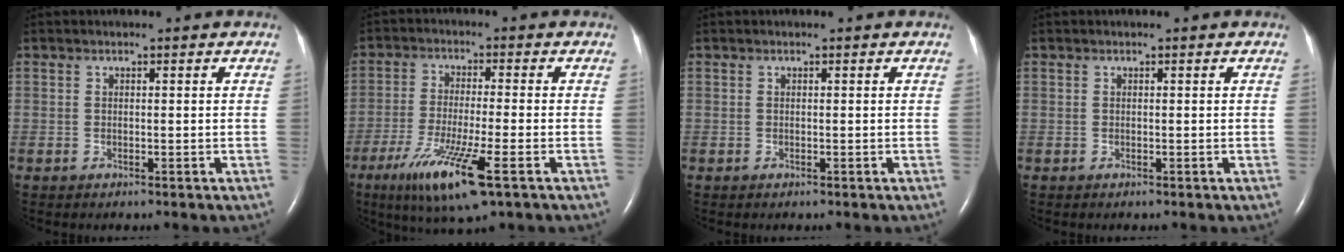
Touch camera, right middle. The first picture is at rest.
{"total": 11.3, "force": [-5.7, 0.8, 9.8], "torque": [-0.191, -0.035, -0.097]}
{"total": 0.0}
{"total": 0.0}